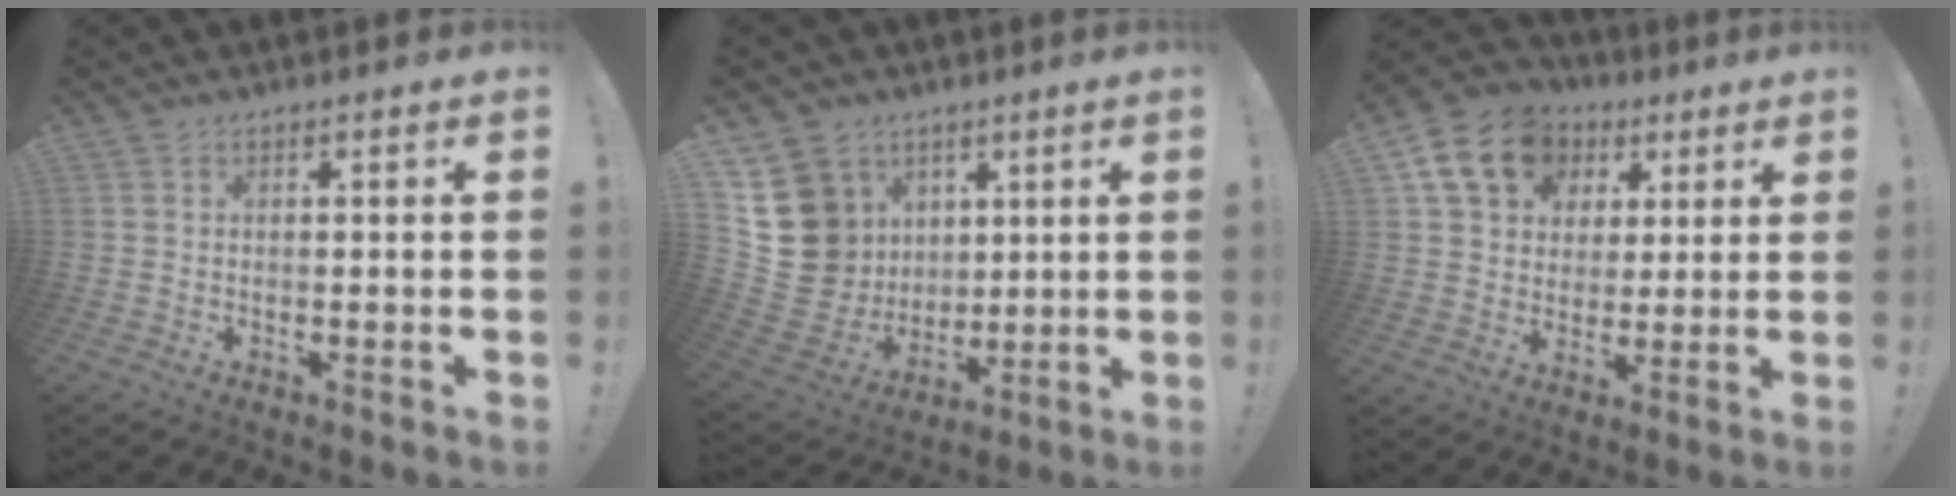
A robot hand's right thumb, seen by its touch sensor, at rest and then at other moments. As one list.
[{"total": 18.6, "force": [5.1, 16.2, 7.5], "torque": [-0.158, -0.032, 0.127]}, {"total": 15.4, "force": [6.8, 12.0, 6.8], "torque": [-0.094, -0.028, 0.134]}]